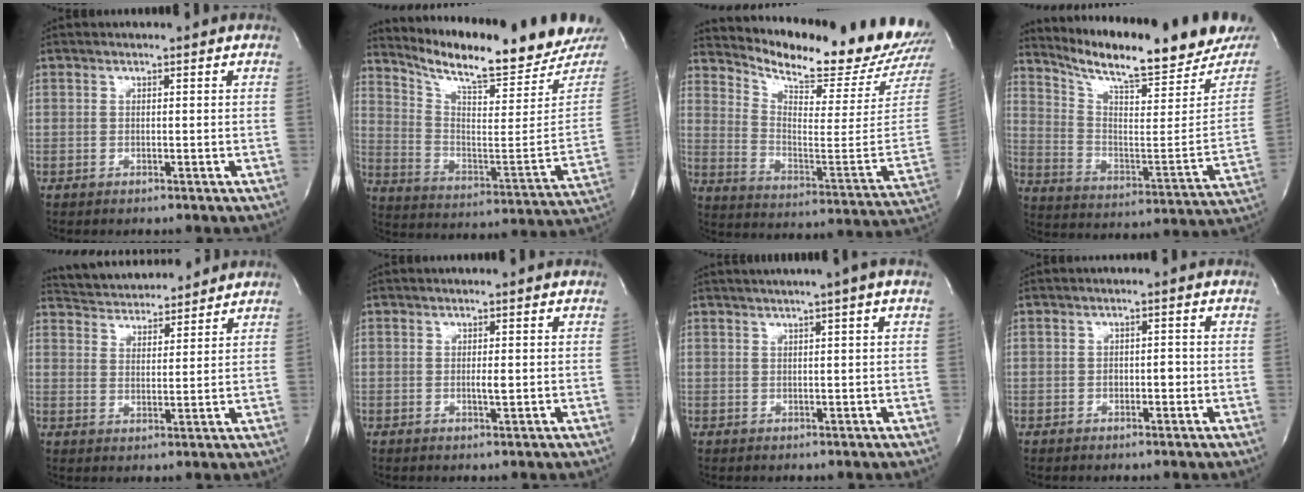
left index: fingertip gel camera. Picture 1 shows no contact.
{"total": 20.4, "force": [18.4, 1.7, 8.6], "torque": [-0.153, -0.073, 0.264]}
{"total": 20.5, "force": [19.4, 1.2, 6.4], "torque": [-0.124, -0.110, 0.261]}
{"total": 21.4, "force": [18.7, 2.0, 10.3], "torque": [-0.175, -0.061, 0.268]}
{"total": 11.1, "force": [10.6, 2.1, 2.5], "torque": [-0.041, 0.013, 0.164]}
{"total": 1.2, "force": [-0.5, 0.1, 1.1], "torque": [-0.022, -0.008, -0.008]}
{"total": 4.4, "force": [2.8, -1.1, 3.2], "torque": [-0.048, 0.013, 0.040]}
{"total": 1.7, "force": [-0.9, 0.8, 1.2], "torque": [-0.016, -0.001, -0.014]}